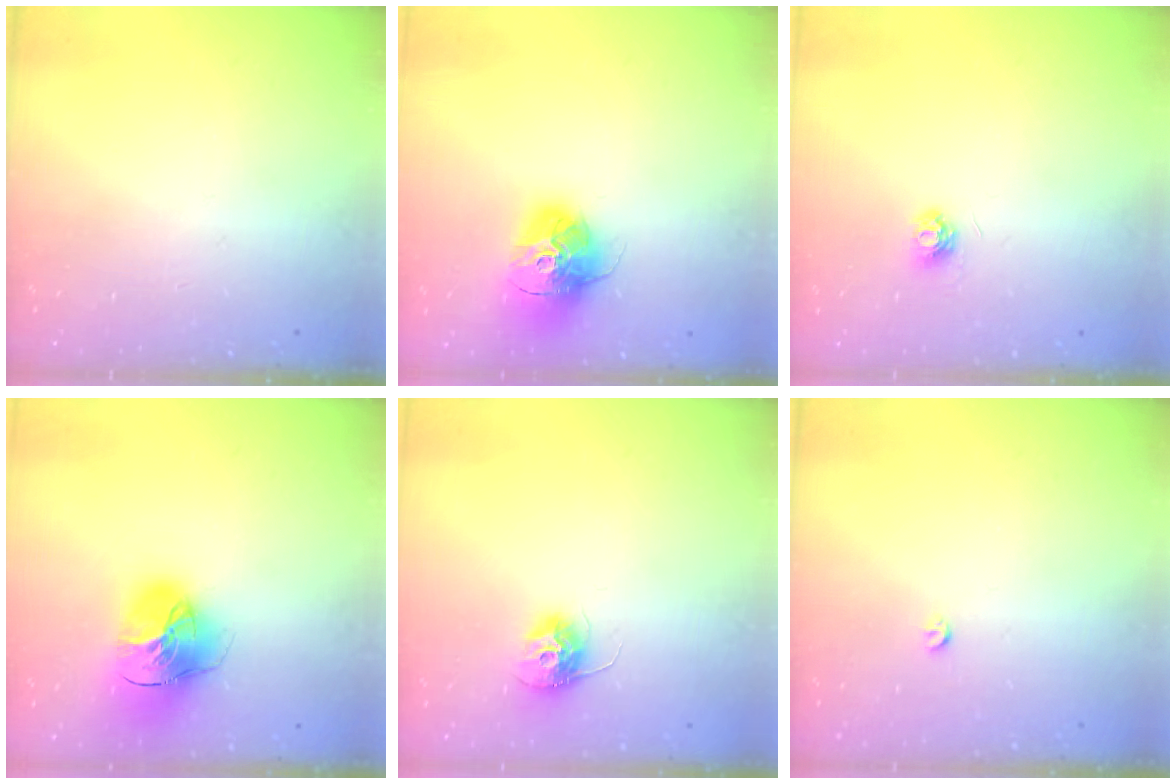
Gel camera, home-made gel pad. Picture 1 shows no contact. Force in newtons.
{"total": 16.1, "press": 16.0, "slide": 1.5}
{"total": 4.5, "press": 4.5, "slide": 0.5}
{"total": 20.1, "press": 20.0, "slide": 2.1}
{"total": 10.8, "press": 10.7, "slide": 0.6}
{"total": 2.8, "press": 2.8, "slide": 0.5}